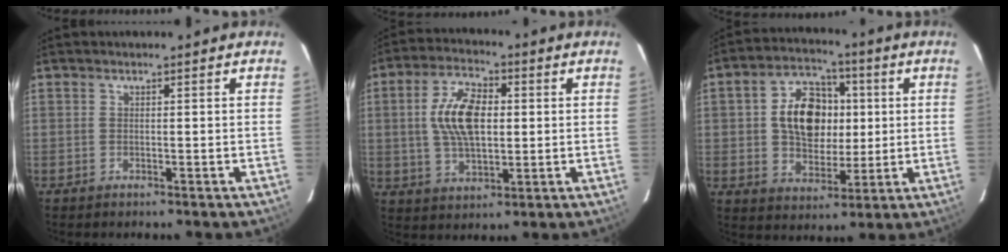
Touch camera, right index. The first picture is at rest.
{"total": 11.5, "force": [1.2, 6.1, 9.7], "torque": [-0.185, 0.014, 0.025]}
{"total": 12.7, "force": [1.7, 9.1, 8.7], "torque": [-0.161, 0.033, 0.038]}